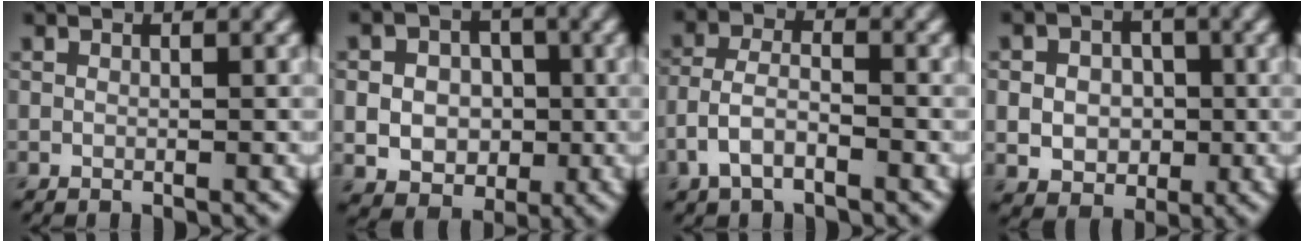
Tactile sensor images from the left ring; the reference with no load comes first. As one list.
[{"total": 6.4, "force": [0.0, 5.3, 3.6], "torque": [-0.053, 0.012, -0.013]}, {"total": 3.5, "force": [-1.9, 1.7, 2.5], "torque": [-0.050, 0.006, -0.044]}, {"total": 5.5, "force": [0.0, 4.5, 3.1], "torque": [-0.047, 0.006, -0.011]}]